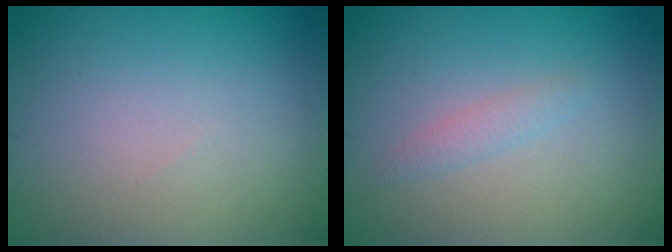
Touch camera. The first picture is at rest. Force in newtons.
{"total": 1.0, "press": 1.0, "slide": 0.1}